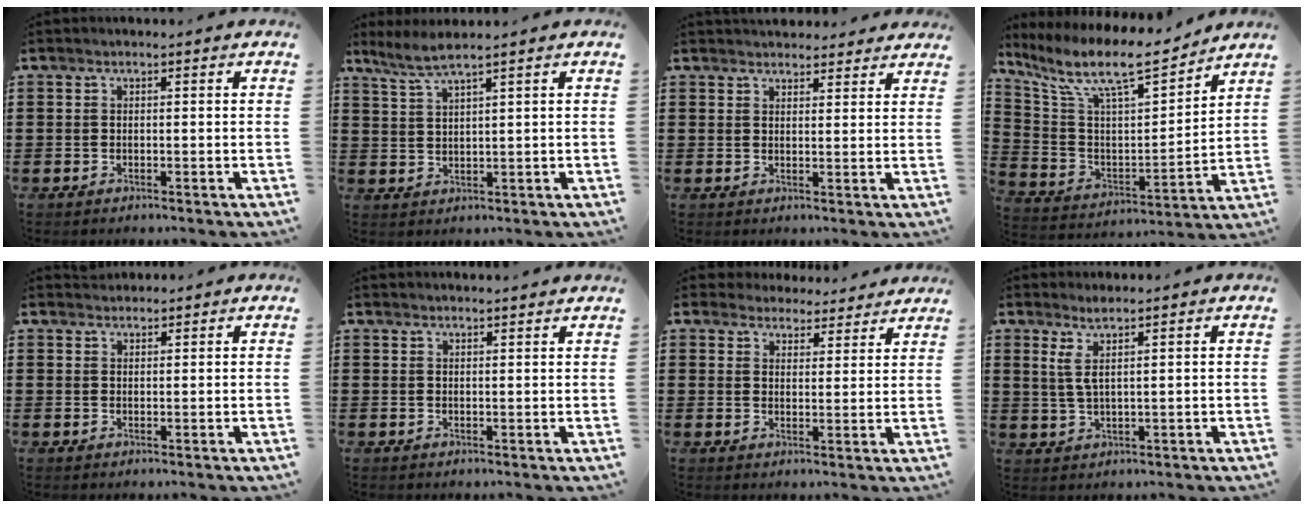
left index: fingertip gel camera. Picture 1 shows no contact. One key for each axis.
{"total": 3.1, "fx": 2.2, "fy": -0.3, "fz": 2.1, "tx": -0.048, "ty": -0.001, "tz": 0.041}
{"total": 2.7, "fx": 2.7, "fy": 0.5, "fz": 0.1, "tx": -0.008, "ty": -0.006, "tz": 0.051}
{"total": 11.0, "fx": 8.8, "fy": 2.3, "fz": 6.3, "tx": -0.150, "ty": -0.053, "tz": 0.147}
{"total": 1.3, "fx": 1.3, "fy": 0.4, "fz": -0.1, "tx": -0.002, "ty": 0.000, "tz": 0.027}
{"total": 1.4, "fx": 1.4, "fy": -0.2, "fz": 0.2, "tx": -0.006, "ty": -0.002, "tz": 0.028}
{"total": 4.0, "fx": 3.9, "fy": 0.9, "fz": 0.1, "tx": -0.019, "ty": -0.015, "tz": 0.072}
{"total": 3.1, "fx": 1.7, "fy": 0.0, "fz": 2.6, "tx": -0.062, "ty": -0.005, "tz": 0.029}